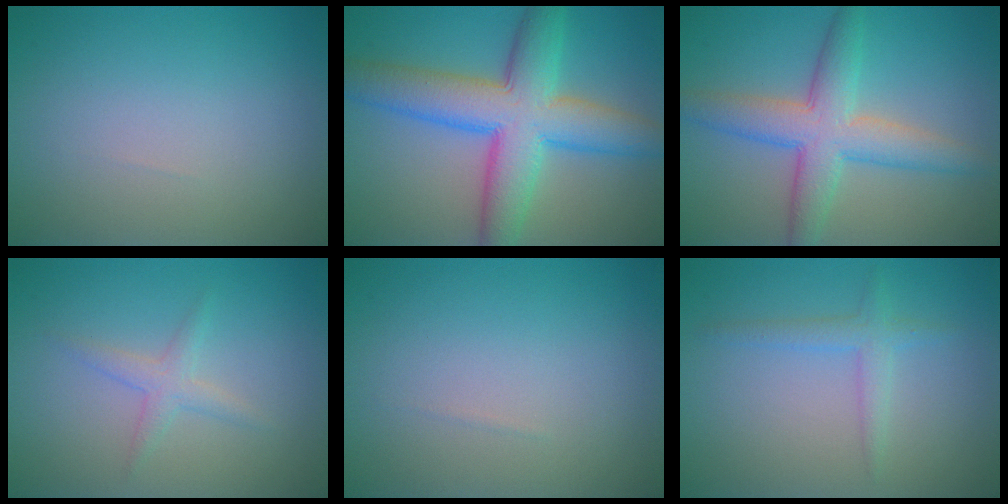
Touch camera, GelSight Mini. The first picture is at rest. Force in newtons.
{"total": 9.5, "press": 9.5, "slide": 0.3}
{"total": 5.9, "press": 5.9, "slide": 0.3}
{"total": 1.7, "press": 1.6, "slide": 0.1}
{"total": 0.0}
{"total": 1.8, "press": 1.8, "slide": 0.2}